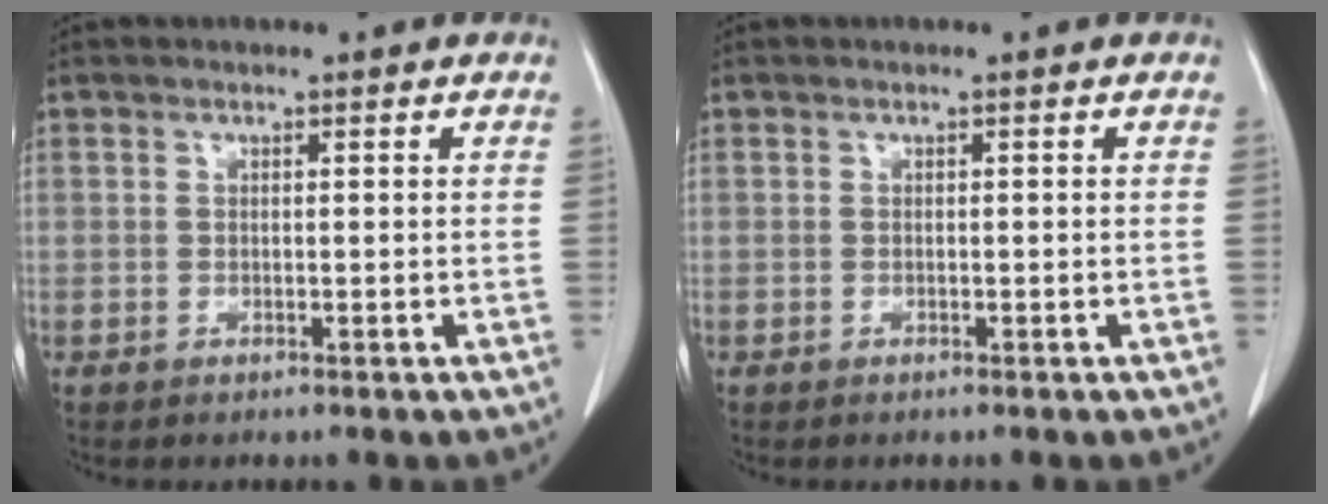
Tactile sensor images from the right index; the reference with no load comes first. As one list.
[{"total": 0.0}]